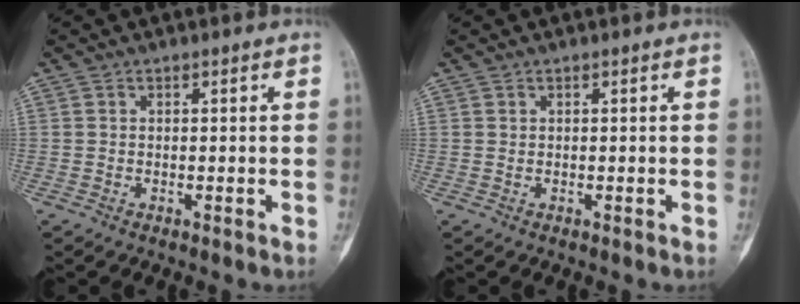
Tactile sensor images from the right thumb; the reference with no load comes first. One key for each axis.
{"total": 0.0}